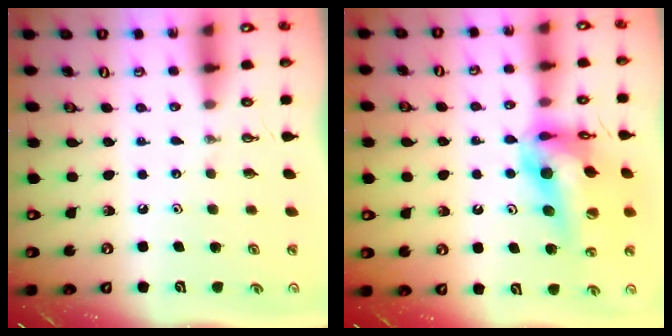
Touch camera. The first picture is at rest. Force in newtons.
{"total": 19.1, "press": 19.0, "slide": 2.0}